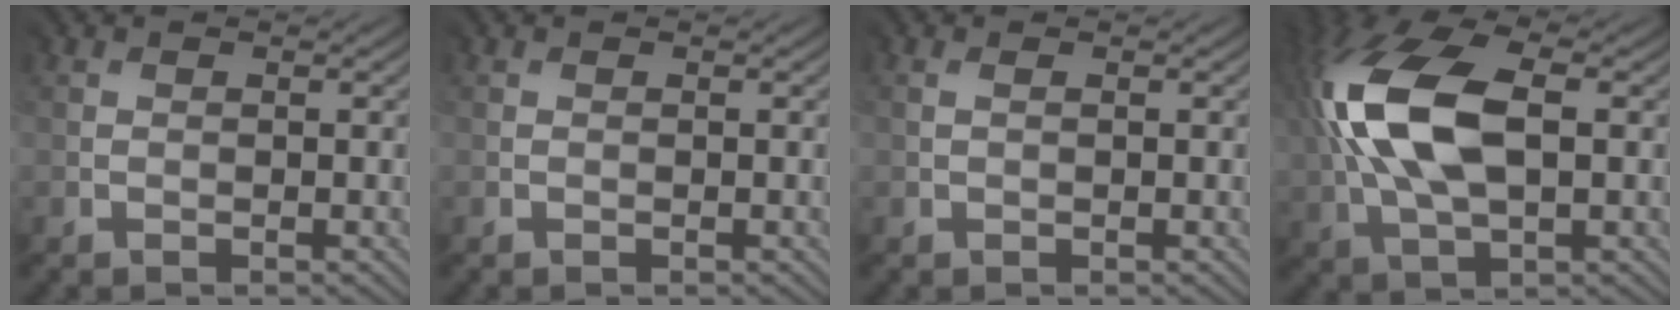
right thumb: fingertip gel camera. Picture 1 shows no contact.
{"total": 0.0}
{"total": 0.6, "force": [0.2, 0.4, 0.4], "torque": [-0.008, 0.000, 0.008]}
{"total": 13.6, "force": [2.1, 7.5, 11.2], "torque": [-0.260, 0.020, 0.034]}